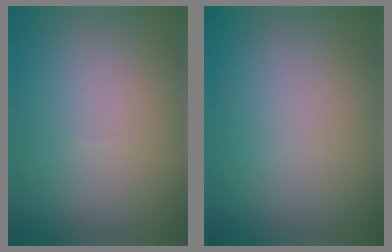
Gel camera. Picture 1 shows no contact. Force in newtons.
{"total": 0.0}